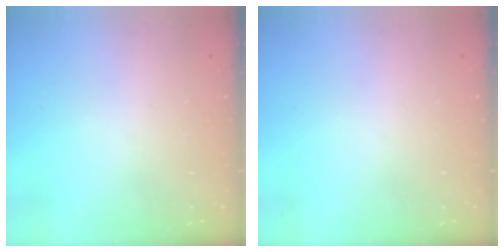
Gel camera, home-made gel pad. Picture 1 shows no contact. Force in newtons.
{"total": 0.0}